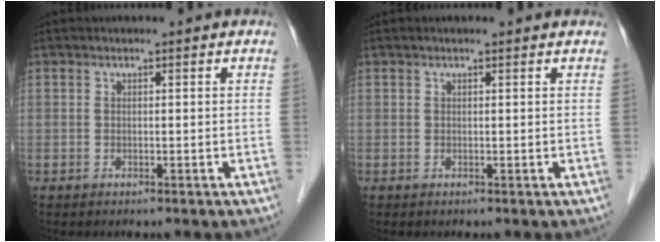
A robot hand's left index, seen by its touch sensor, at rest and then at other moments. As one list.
[{"total": 1.5, "force": [1.3, 0.1, 0.7], "torque": [-0.013, 0.017, 0.019]}]